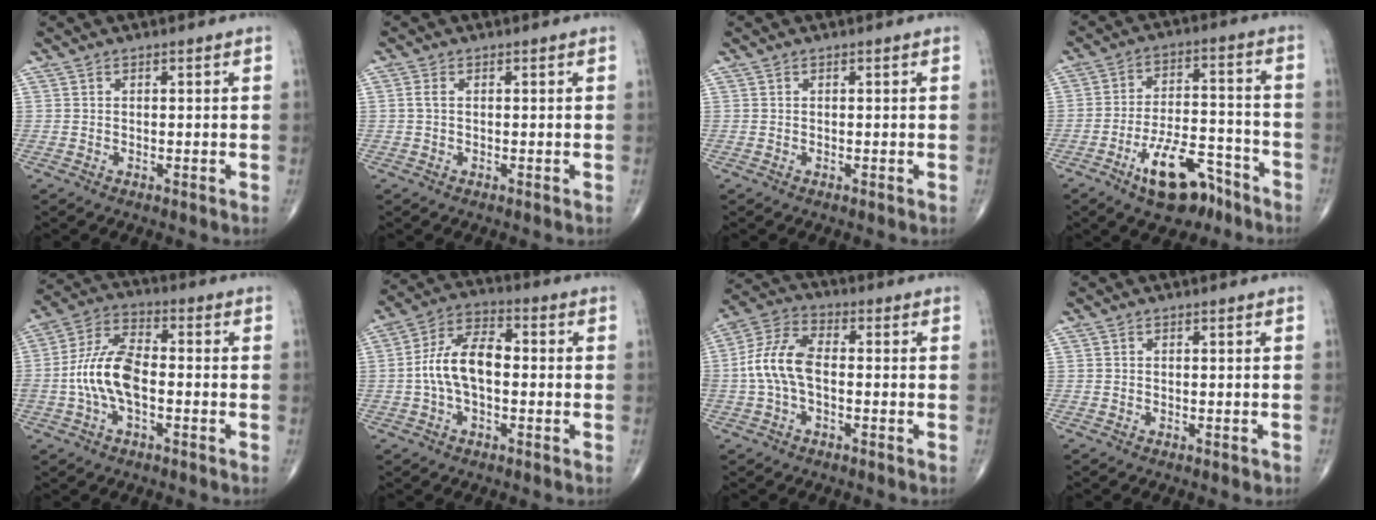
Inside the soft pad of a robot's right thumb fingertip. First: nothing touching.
{"total": 1.3, "force": [0.1, 0.7, 1.0], "torque": [-0.024, 0.002, 0.000]}
{"total": 0.0}
{"total": 12.6, "force": [-7.7, 5.7, 8.2], "torque": [-0.118, 0.059, -0.127]}
{"total": 11.3, "force": [-1.9, 5.6, 9.6], "torque": [-0.200, 0.036, -0.042]}
{"total": 10.6, "force": [-0.7, 5.7, 8.9], "torque": [-0.171, 0.034, -0.021]}
{"total": 10.0, "force": [-0.9, 5.5, 8.3], "torque": [-0.179, 0.033, -0.025]}
{"total": 0.5, "force": [-0.3, 0.3, 0.3], "torque": [-0.003, 0.000, -0.004]}